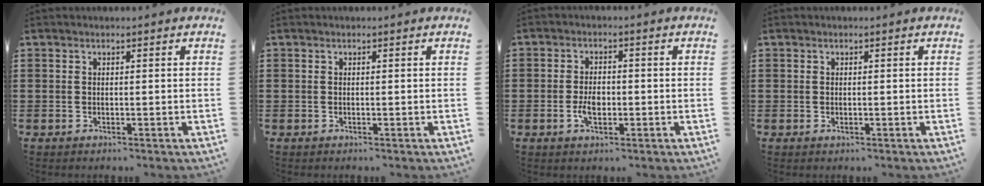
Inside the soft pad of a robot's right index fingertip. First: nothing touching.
{"total": 0.0}
{"total": 3.4, "force": [-0.8, 1.9, 2.8], "torque": [-0.057, 0.002, -0.015]}
{"total": 0.0}